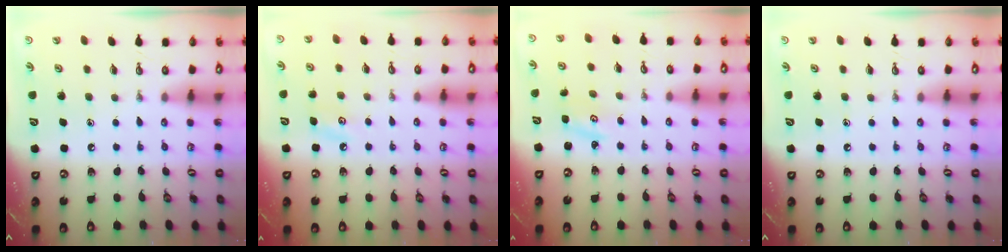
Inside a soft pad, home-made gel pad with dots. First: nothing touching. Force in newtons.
{"total": 4.7, "press": 4.6, "slide": 0.7}
{"total": 1.7, "press": 1.7, "slide": 0.2}
{"total": 0.0}